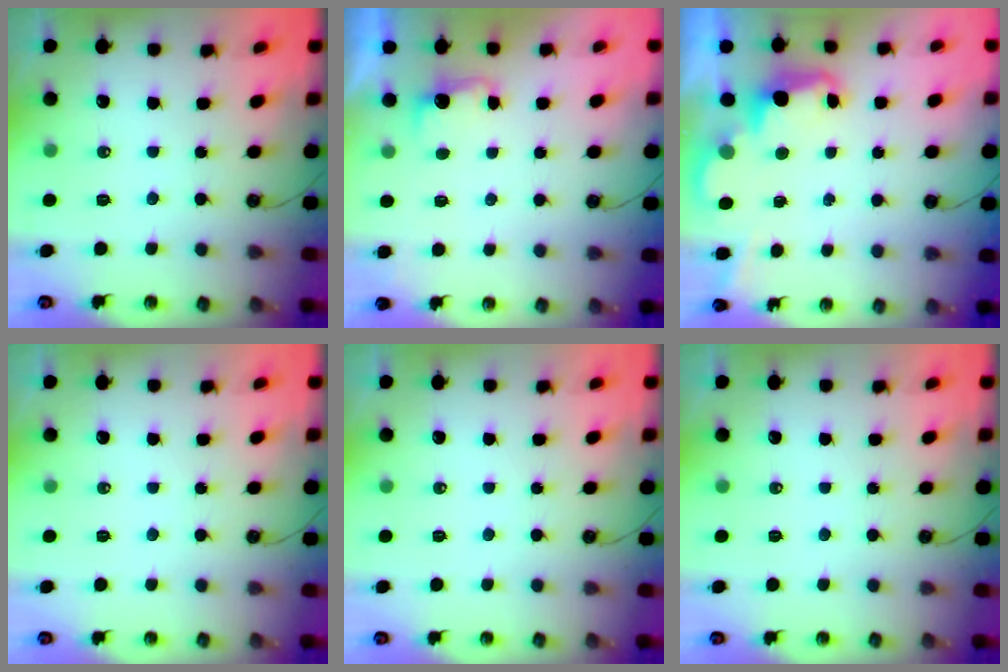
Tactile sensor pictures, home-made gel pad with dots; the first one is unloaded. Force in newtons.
{"total": 2.8, "press": 2.6, "slide": 0.9}
{"total": 2.5, "press": 2.4, "slide": 0.6}
{"total": 0.0}
{"total": 0.0}
{"total": 0.0}